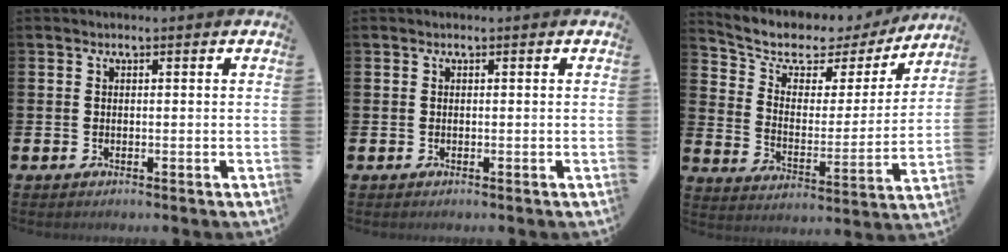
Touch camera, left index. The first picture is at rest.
{"total": 0.0}
{"total": 6.6, "force": [5.4, 3.3, 2.0], "torque": [-0.075, -0.036, 0.088]}